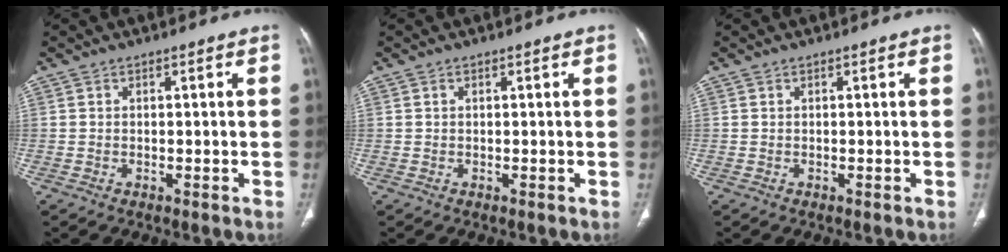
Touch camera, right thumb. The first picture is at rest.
{"total": 0.0}
{"total": 0.0}